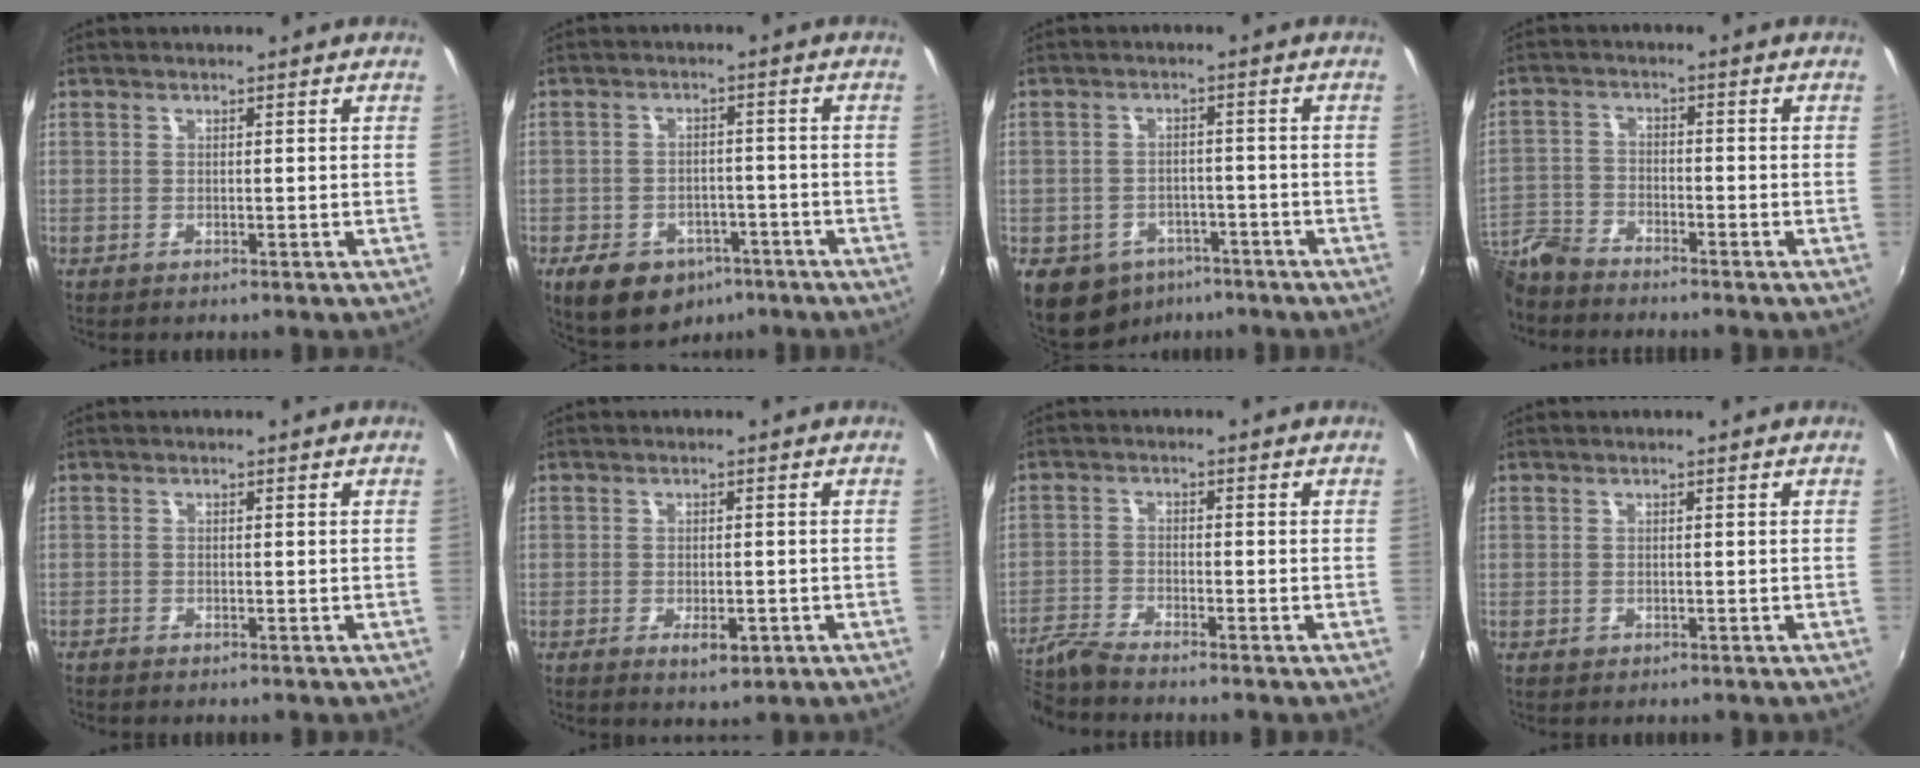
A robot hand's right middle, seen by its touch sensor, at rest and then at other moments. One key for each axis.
{"total": 11.9, "fx": -7.0, "fy": 8.0, "fz": 5.4, "tx": -0.126, "ty": 0.006, "tz": -0.088}
{"total": 9.6, "fx": -6.2, "fy": 6.7, "fz": 3.0, "tx": -0.082, "ty": 0.004, "tz": -0.079}
{"total": 8.9, "fx": -7.9, "fy": 3.0, "fz": 2.9, "tx": -0.077, "ty": -0.002, "tz": -0.165}
{"total": 0.8, "fx": -0.7, "fy": 0.3, "fz": 0.1, "tx": -0.005, "ty": -0.003, "tz": -0.018}
{"total": 3.2, "fx": -1.3, "fy": 1.5, "fz": 2.5, "tx": -0.048, "ty": -0.007, "tz": -0.017}
{"total": 5.3, "fx": -5.1, "fy": -0.4, "fz": 1.4, "tx": -0.042, "ty": -0.016, "tz": -0.106}
{"total": 0.6, "fx": -0.3, "fy": 0.5, "fz": 0.1, "tx": 0.000, "ty": -0.004, "tz": -0.004}